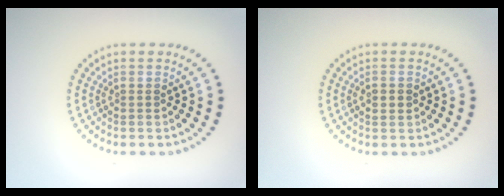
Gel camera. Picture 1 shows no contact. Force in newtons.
{"total": 1.7, "press": 1.7, "slide": 0.1}